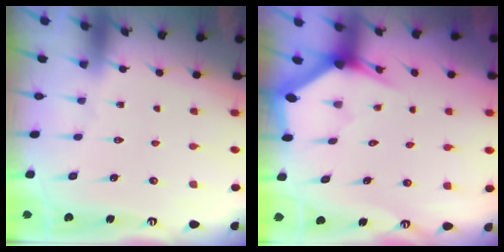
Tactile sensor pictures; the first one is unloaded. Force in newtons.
{"total": 3.1, "press": 3.1, "slide": 0.1}